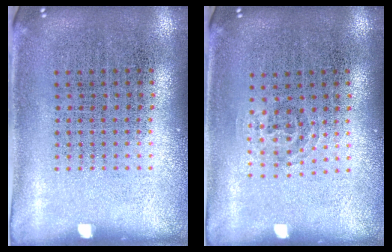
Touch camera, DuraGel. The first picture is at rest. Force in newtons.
{"total": 0.9, "press": 0.6, "slide": 0.7}